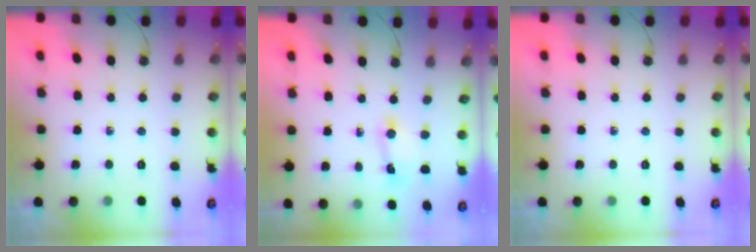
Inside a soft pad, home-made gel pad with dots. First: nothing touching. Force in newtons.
{"total": 2.0, "press": 2.0, "slide": 0.4}
{"total": 0.0}